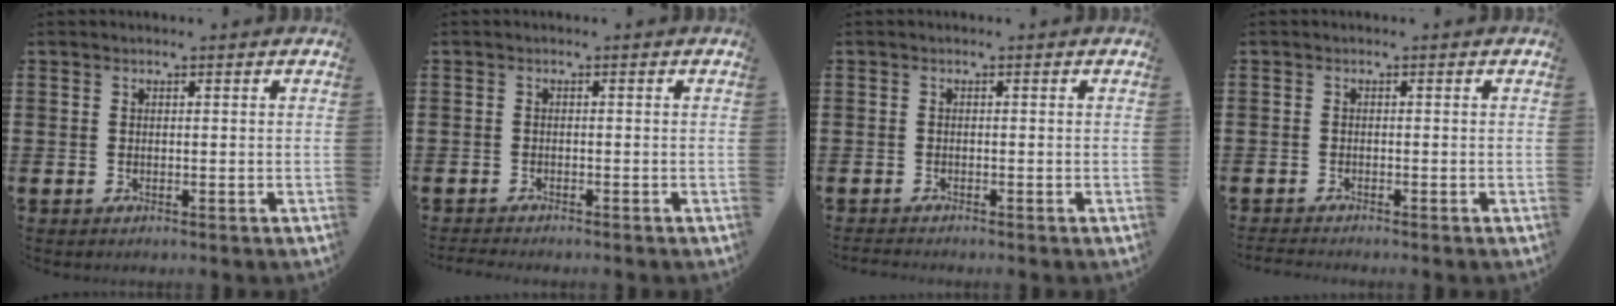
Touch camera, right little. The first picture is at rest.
{"total": 0.7, "force": [-0.7, 0.0, 0.1], "torque": [-0.003, -0.001, -0.013]}
{"total": 0.5, "force": [-0.5, 0.0, 0.1], "torque": [-0.002, -0.001, -0.010]}
{"total": 0.7, "force": [-0.7, 0.0, 0.2], "torque": [-0.004, -0.002, -0.014]}